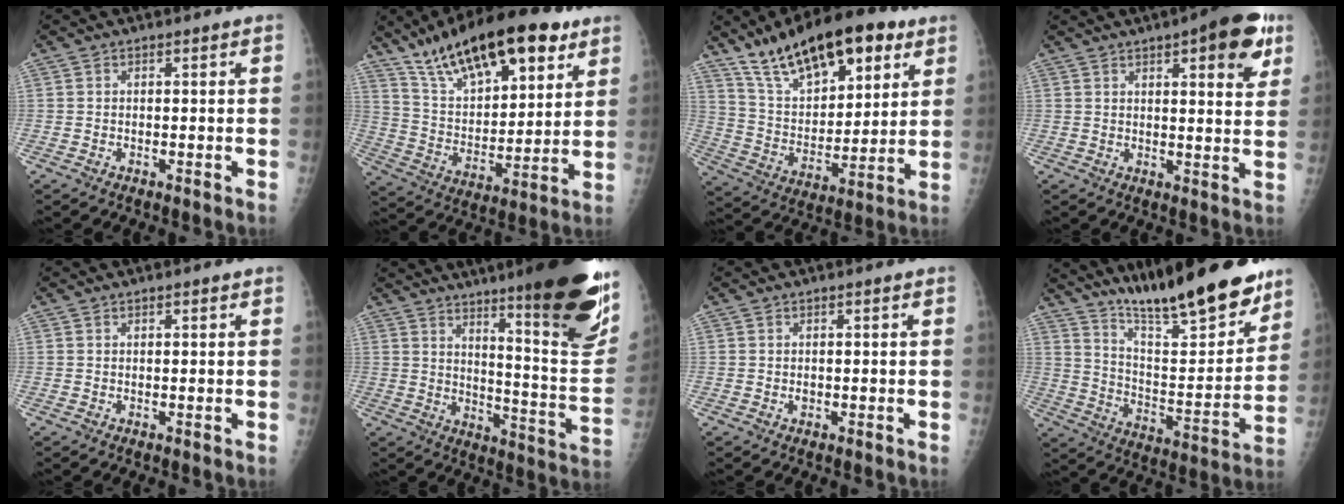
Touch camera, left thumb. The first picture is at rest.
{"total": 24.3, "force": [15.0, 9.7, 16.5], "torque": [-0.240, -0.039, 0.257]}
{"total": 22.3, "force": [13.5, 9.7, 14.8], "torque": [-0.207, -0.042, 0.236]}
{"total": 12.6, "force": [6.2, 4.0, 10.2], "torque": [-0.101, -0.018, 0.073]}
{"total": 0.9, "force": [0.5, 0.2, 0.7], "torque": [-0.011, 0.000, 0.008]}
{"total": 25.2, "force": [15.4, 3.5, 19.6], "torque": [-0.243, -0.080, 0.220]}
{"total": 0.8, "force": [0.1, 0.5, 0.6], "torque": [-0.004, 0.001, 0.003]}
{"total": 23.7, "force": [18.1, 4.9, 14.4], "torque": [-0.196, -0.092, 0.298]}